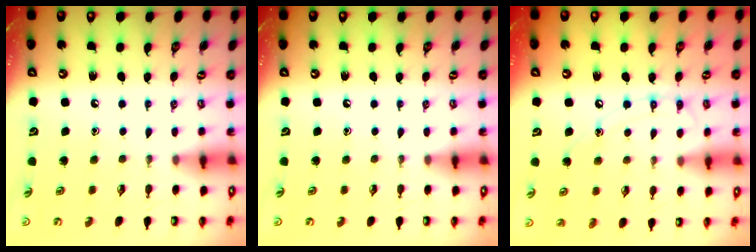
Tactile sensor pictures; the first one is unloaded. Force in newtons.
{"total": 0.0}
{"total": 9.6, "press": 9.5, "slide": 0.7}